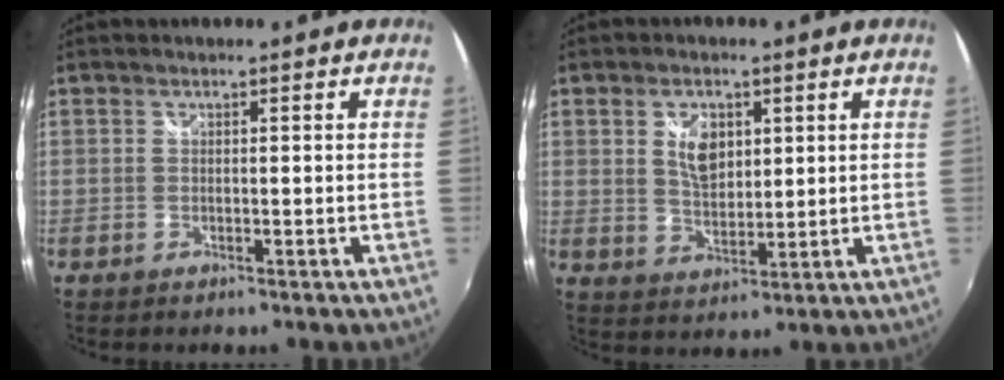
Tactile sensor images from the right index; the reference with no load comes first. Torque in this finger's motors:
{"motor_torque": [0.19, 0.04, 0.15, 0.09]}